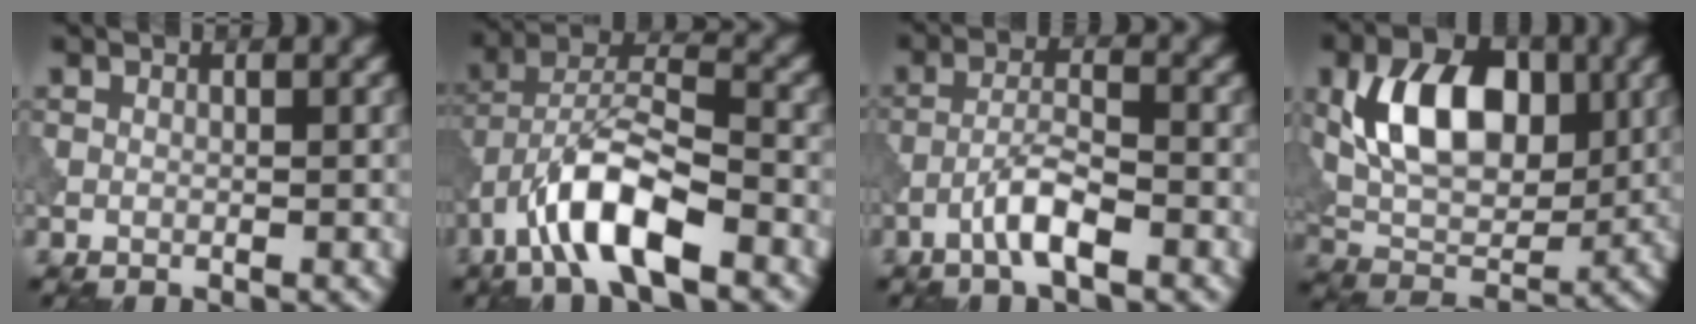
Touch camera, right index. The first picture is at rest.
{"total": 8.7, "force": [-4.6, 2.9, 6.8], "torque": [-0.121, 0.015, -0.089]}
{"total": 3.6, "force": [-2.1, 0.6, 2.9], "torque": [-0.056, 0.011, -0.046]}
{"total": 9.1, "force": [1.8, 5.8, 6.8], "torque": [-0.118, 0.000, 0.031]}